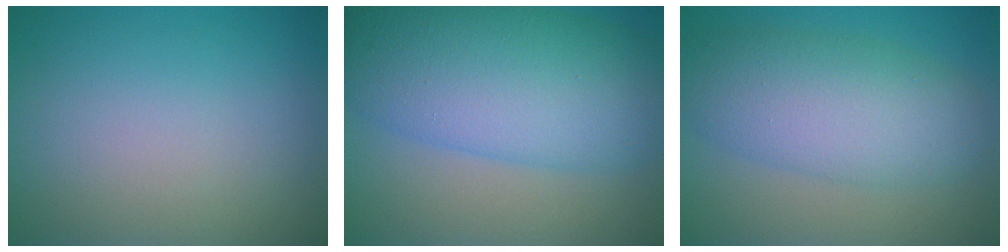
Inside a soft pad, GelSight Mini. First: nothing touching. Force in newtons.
{"total": 11.4, "press": 11.4, "slide": 0.1}
{"total": 7.1, "press": 7.1, "slide": 0.0}